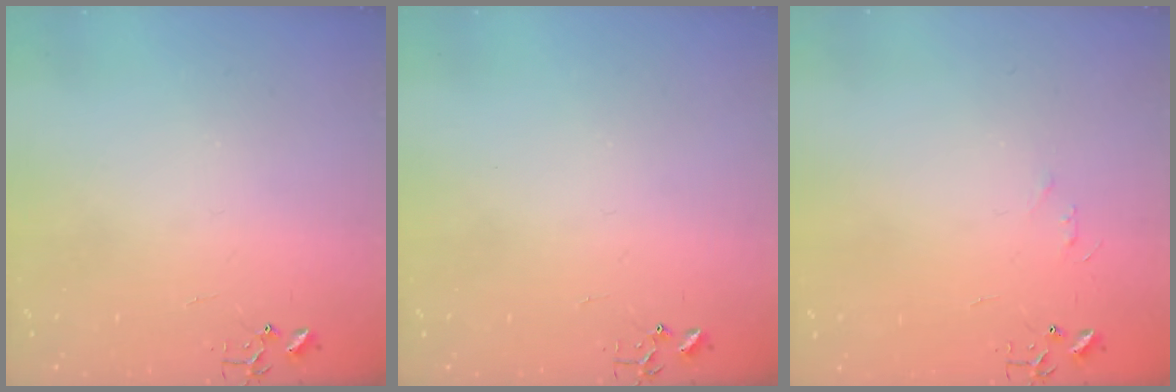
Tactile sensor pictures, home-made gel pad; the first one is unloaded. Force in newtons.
{"total": 0.0}
{"total": 3.5, "press": 3.4, "slide": 0.4}